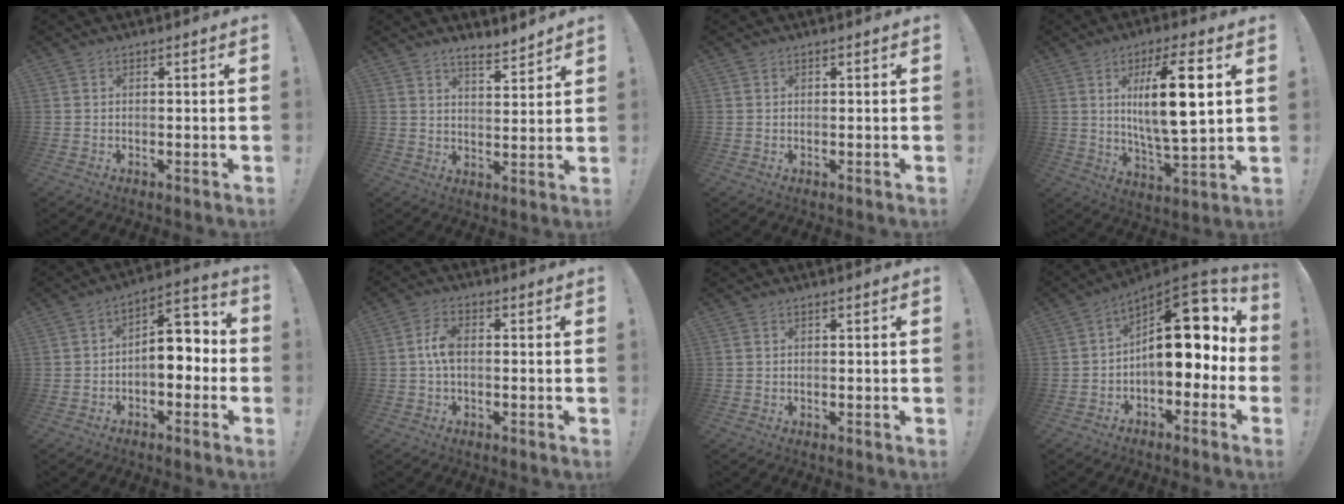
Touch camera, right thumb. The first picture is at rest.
{"total": 5.5, "force": [4.9, 0.8, 2.2], "torque": [-0.028, -0.038, 0.086]}
{"total": 0.0}
{"total": 16.1, "force": [4.0, 3.9, 15.2], "torque": [-0.265, -0.013, 0.047]}
{"total": 9.7, "force": [-1.7, 6.1, 7.4], "torque": [-0.097, 0.011, -0.027]}
{"total": 5.0, "force": [-0.2, 2.5, 4.3], "torque": [-0.092, 0.009, -0.004]}
{"total": 0.0}
{"total": 18.2, "force": [3.0, 9.4, 15.3], "torque": [-0.211, -0.017, 0.058]}